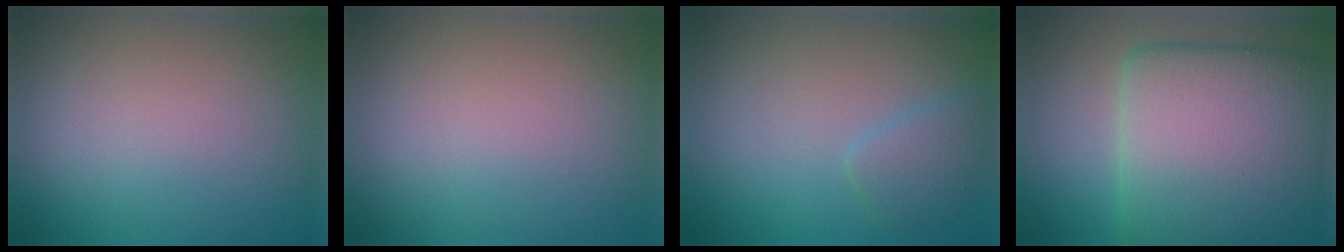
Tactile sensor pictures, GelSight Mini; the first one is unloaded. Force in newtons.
{"total": 0.0}
{"total": 1.8, "press": 1.8, "slide": 0.1}
{"total": 13.1, "press": 13.1, "slide": 0.4}